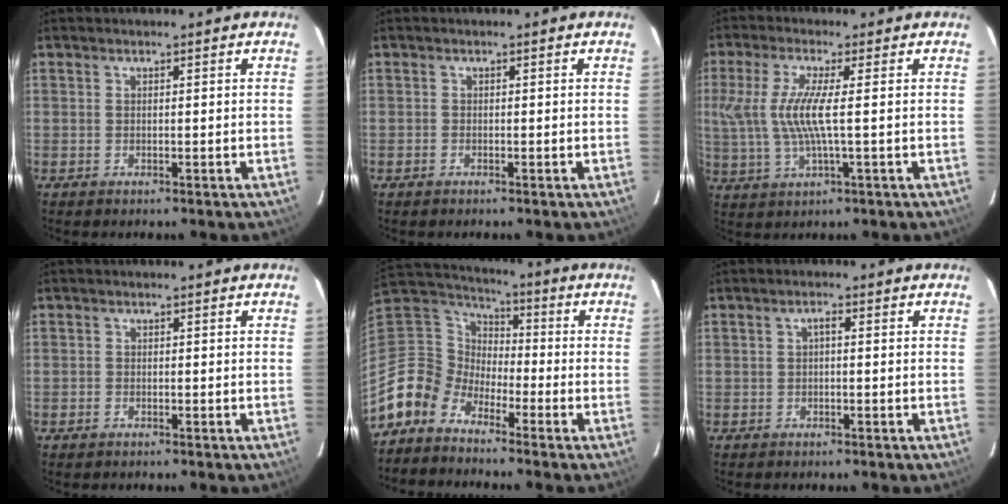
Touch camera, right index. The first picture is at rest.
{"total": 0.6, "force": [-0.5, 0.4, 0.0], "torque": [0.000, -0.002, -0.009]}
{"total": 8.6, "force": [0.5, 0.9, 8.5], "torque": [-0.174, -0.003, 0.015]}
{"total": 1.0, "force": [-0.7, 0.7, 0.2], "torque": [-0.004, -0.002, -0.012]}
{"total": 9.9, "force": [-7.4, 6.4, 1.7], "torque": [-0.056, 0.029, -0.171]}
{"total": 1.1, "force": [-0.1, 0.5, 1.0], "torque": [-0.019, 0.006, -0.002]}